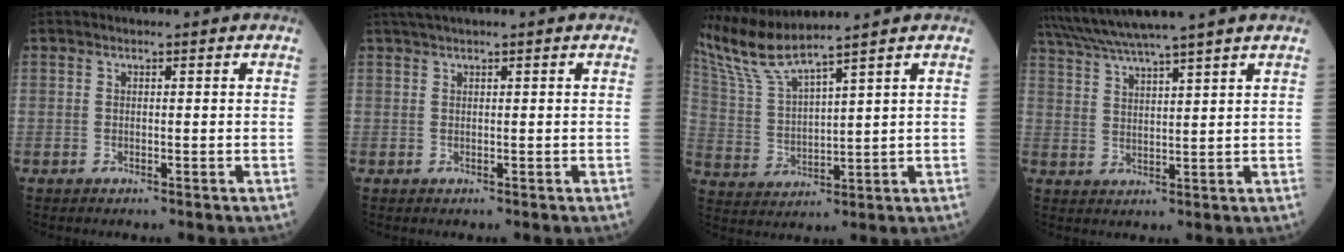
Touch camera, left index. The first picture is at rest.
{"total": 1.9, "force": [1.4, -0.3, 1.3], "torque": [-0.030, 0.017, 0.032]}
{"total": 7.8, "force": [7.1, -1.7, 2.8], "torque": [-0.079, -0.002, 0.156]}
{"total": 10.3, "force": [8.9, -1.9, 4.9], "torque": [-0.089, 0.019, 0.148]}